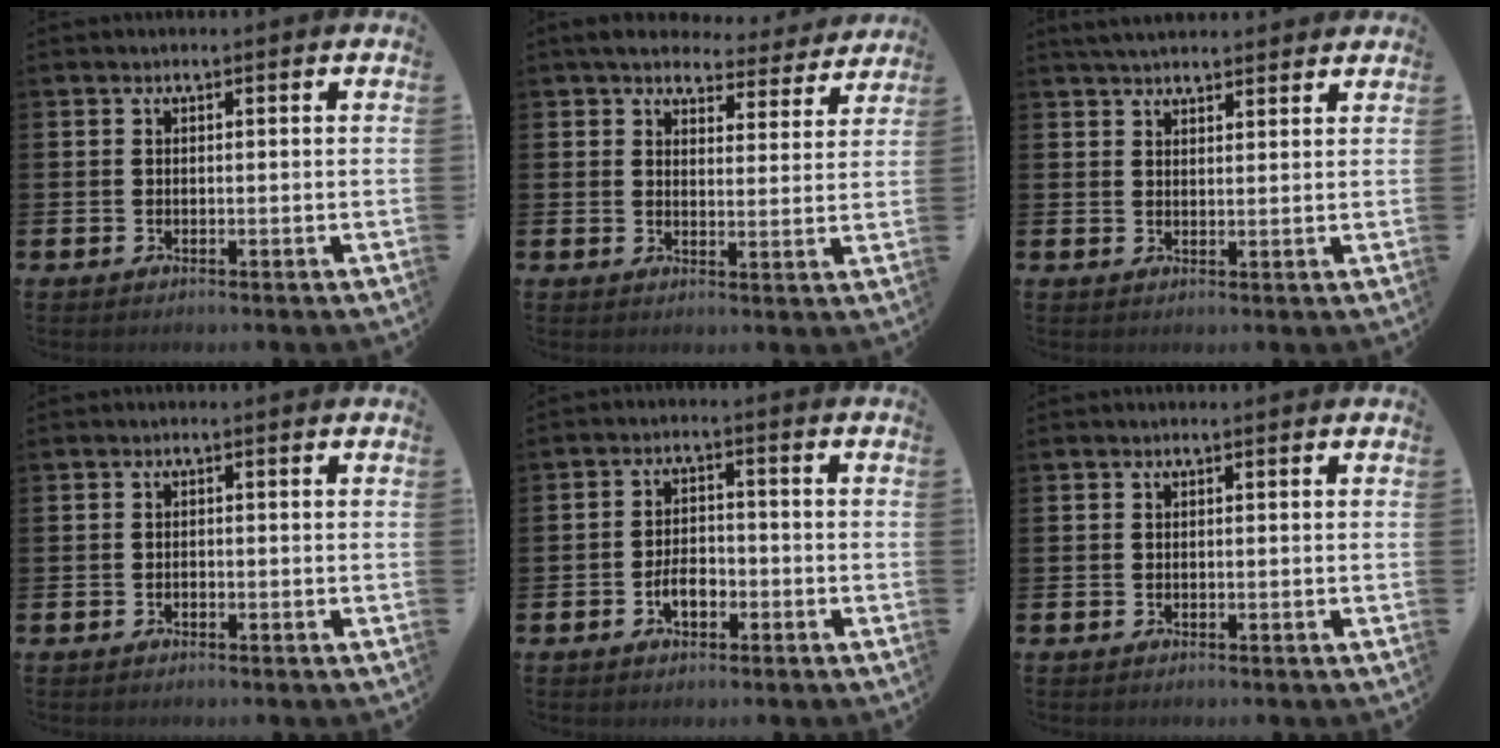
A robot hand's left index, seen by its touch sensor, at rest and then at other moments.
{"total": 5.6, "force": [5.1, 1.9, 1.1], "torque": [-0.034, -0.034, 0.090]}
{"total": 3.7, "force": [3.6, 0.7, 0.7], "torque": [-0.022, -0.011, 0.067]}
{"total": 0.6, "force": [-0.4, 0.4, 0.2], "torque": [-0.010, 0.003, -0.009]}
{"total": 3.6, "force": [-1.5, 2.0, 2.6], "torque": [-0.037, 0.001, -0.031]}
{"total": 0.0}